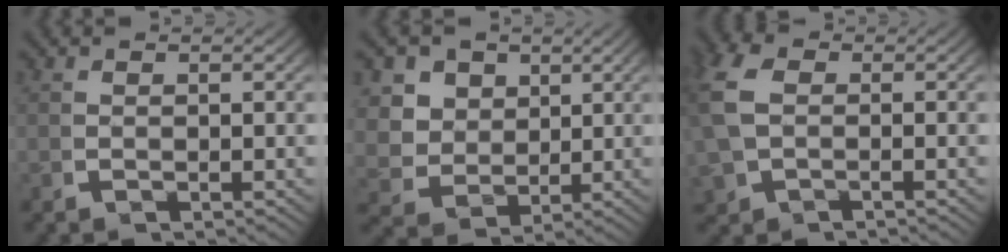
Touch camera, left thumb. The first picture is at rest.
{"total": 8.3, "force": [1.8, 6.9, 4.3], "torque": [-0.107, -0.034, 0.038]}
{"total": 4.1, "force": [0.0, 3.0, 2.7], "torque": [-0.081, -0.007, 0.011]}